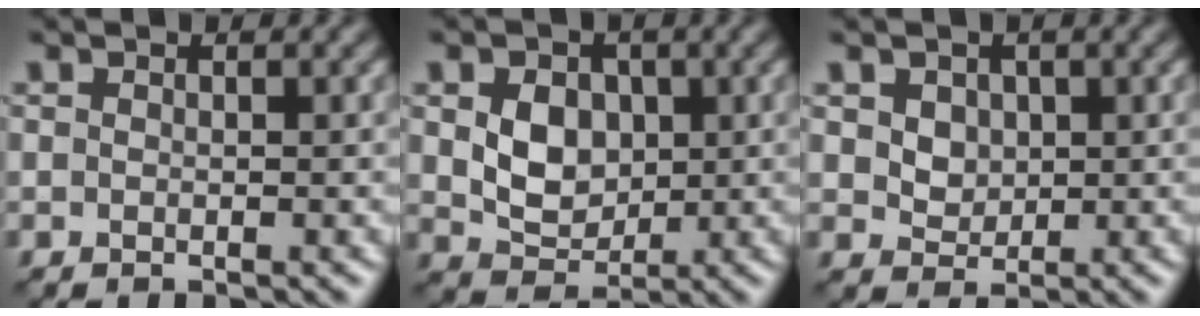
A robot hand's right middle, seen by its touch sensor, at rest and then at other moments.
{"total": 4.1, "force": [0.6, 3.2, 2.5], "torque": [-0.054, -0.004, 0.011]}
{"total": 3.0, "force": [1.2, 2.3, 1.5], "torque": [-0.042, 0.003, 0.032]}